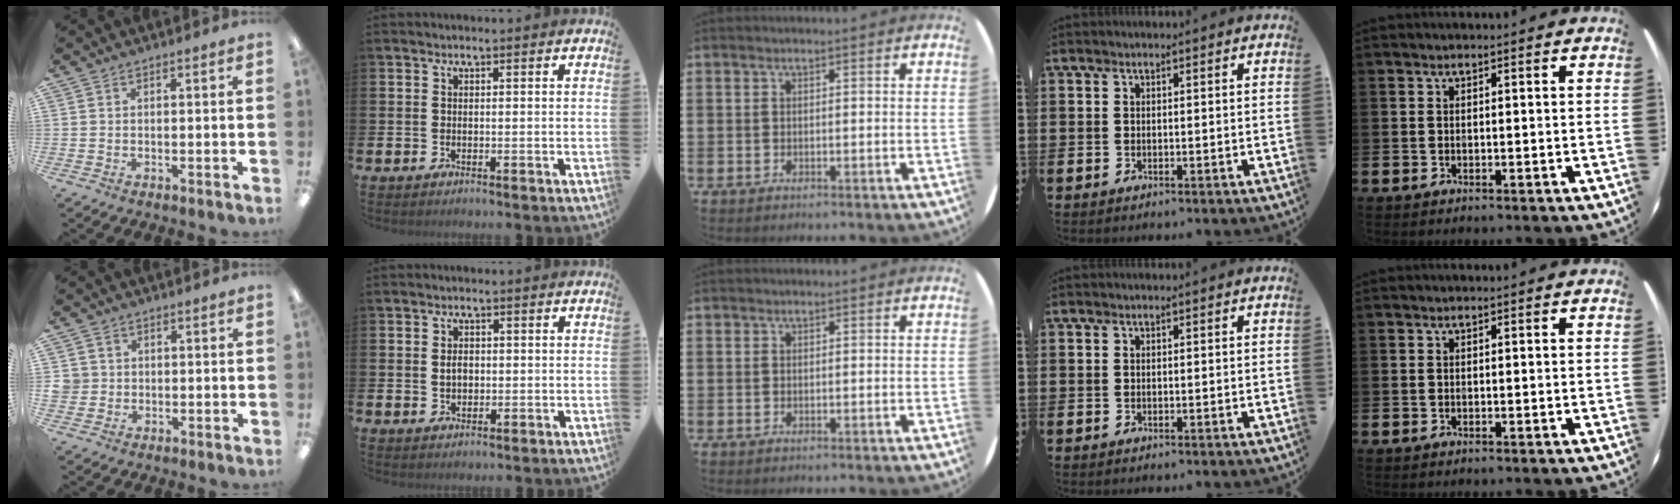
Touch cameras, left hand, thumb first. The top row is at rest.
{"thumb": {"total": 3.4, "force": [0.2, 3.4, 0.4], "torque": [-0.013, 0.006, 0.005]}, "index": {"total": 1.9, "force": [0.1, 1.4, 1.3], "torque": [-0.017, 0.005, -0.001]}}